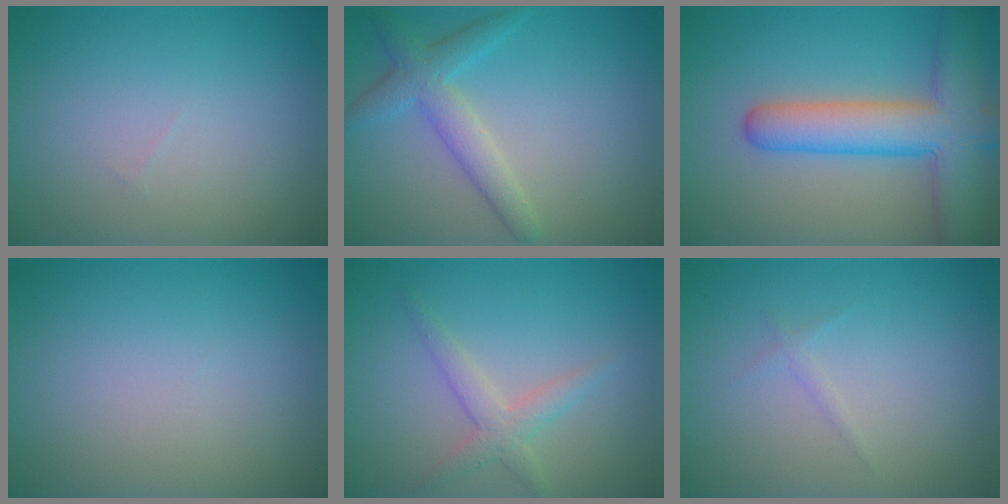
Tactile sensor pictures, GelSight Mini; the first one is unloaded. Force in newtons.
{"total": 3.3, "press": 3.3, "slide": 0.1}
{"total": 8.0, "press": 8.0, "slide": 0.5}
{"total": 0.0}
{"total": 2.3, "press": 2.3, "slide": 0.1}
{"total": 1.2, "press": 1.2, "slide": 0.2}